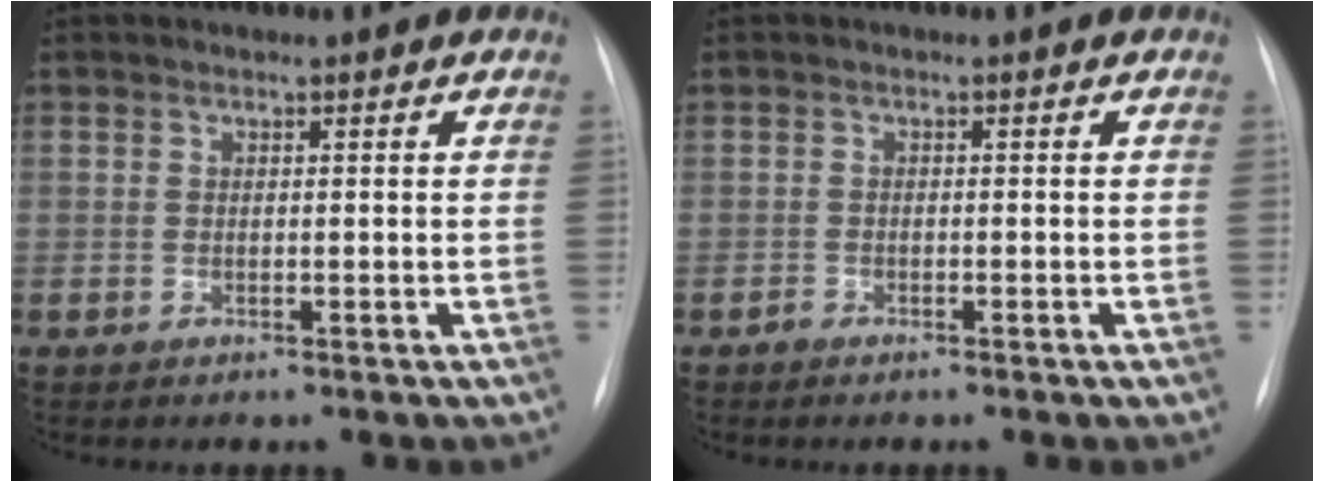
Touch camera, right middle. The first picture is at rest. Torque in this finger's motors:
{"motor_torque": [0.15, -0.49, 0.03, 0.02]}